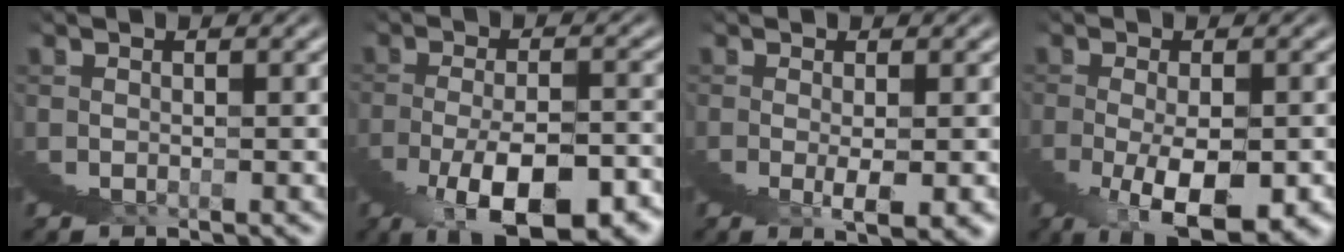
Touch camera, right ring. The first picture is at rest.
{"total": 7.0, "force": [-2.5, 2.3, 6.1], "torque": [-0.098, -0.009, -0.028]}
{"total": 2.5, "force": [1.1, -1.5, 1.6], "torque": [-0.013, 0.017, 0.017]}
{"total": 5.4, "force": [-1.1, 1.0, 5.2], "torque": [-0.077, -0.001, -0.011]}